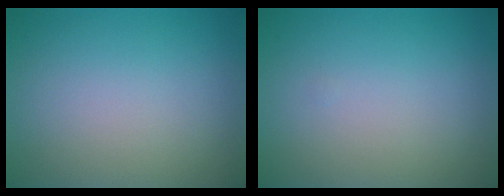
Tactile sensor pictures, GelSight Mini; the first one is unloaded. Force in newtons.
{"total": 0.0}